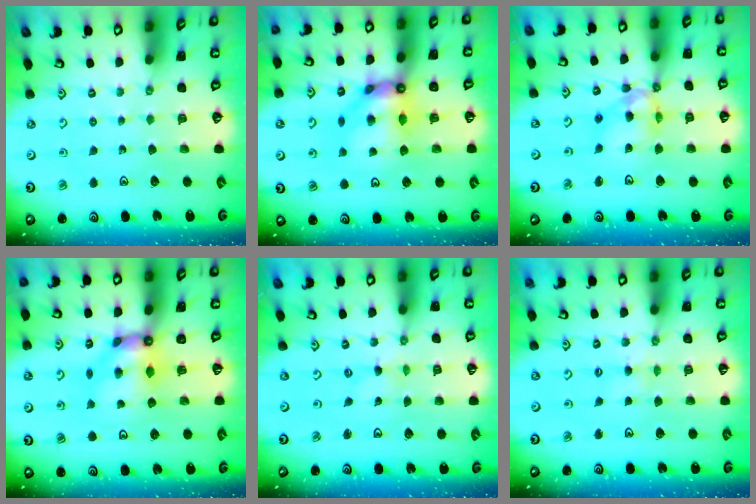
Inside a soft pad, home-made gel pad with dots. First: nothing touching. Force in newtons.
{"total": 10.2, "press": 10.2, "slide": 1.2}
{"total": 11.7, "press": 11.7, "slide": 0.9}
{"total": 7.1, "press": 7.1, "slide": 0.6}
{"total": 0.0}
{"total": 2.8, "press": 2.8, "slide": 0.4}